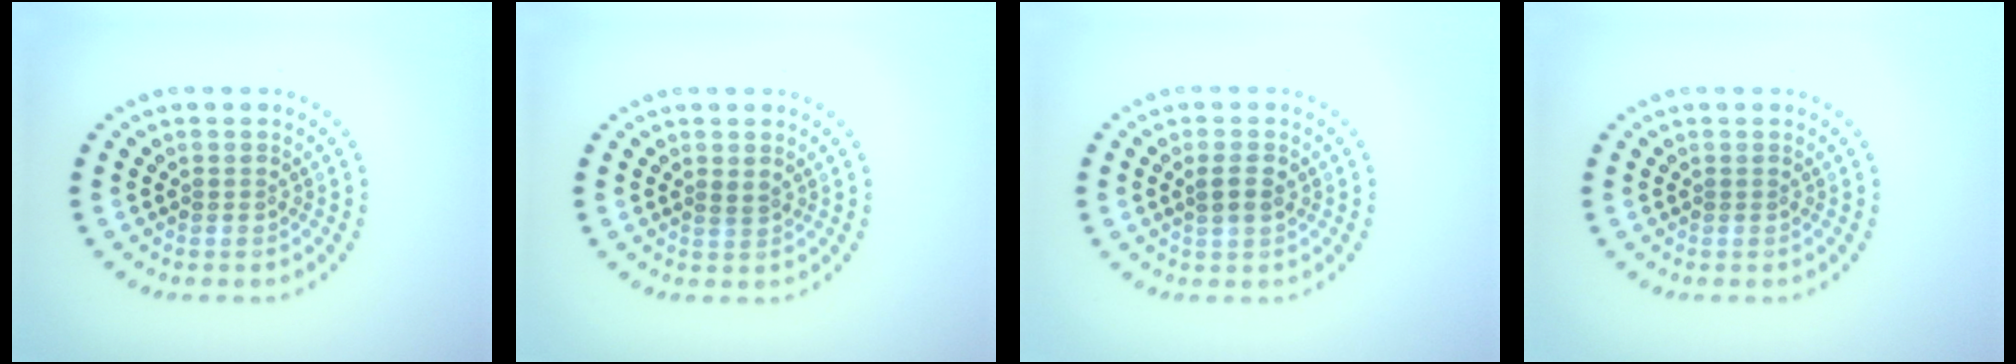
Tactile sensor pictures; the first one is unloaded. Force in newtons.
{"total": 0.7, "press": 0.6, "slide": 0.4}
{"total": 2.0, "press": 2.0, "slide": 0.5}
{"total": 0.0}